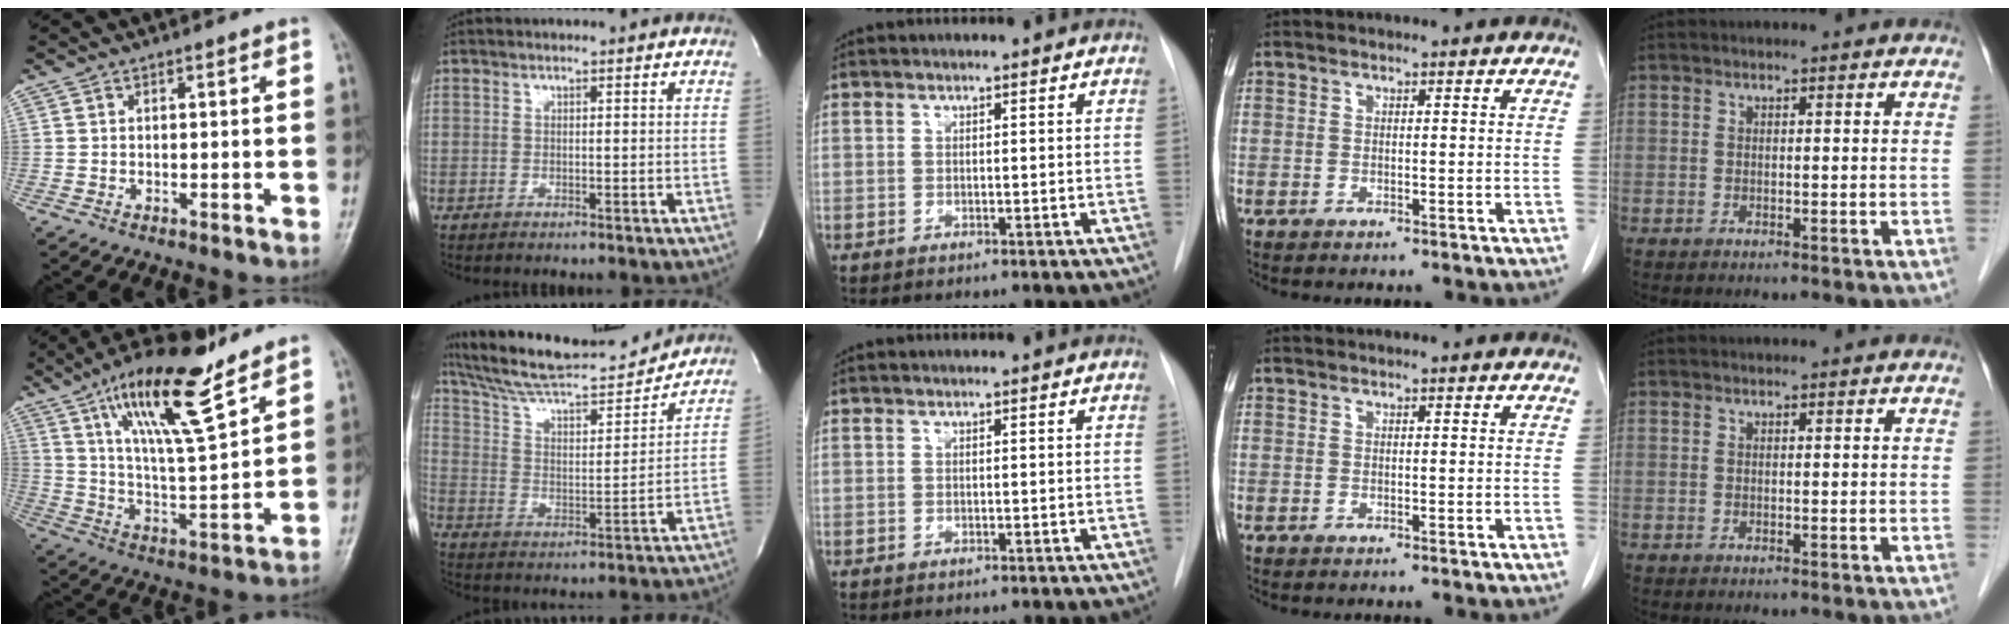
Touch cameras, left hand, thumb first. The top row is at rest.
{"thumb": {"total": 18.1, "force": [11.4, 4.5, 13.3], "torque": [-0.213, -0.055, 0.206]}, "index": {"total": 17.7, "force": [16.6, 1.3, 6.0], "torque": [-0.115, 0.002, 0.275]}}